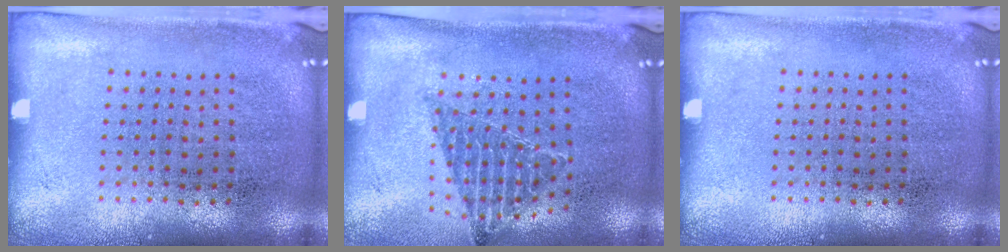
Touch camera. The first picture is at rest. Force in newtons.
{"total": 0.9, "press": 0.8, "slide": 0.2}
{"total": 0.0}